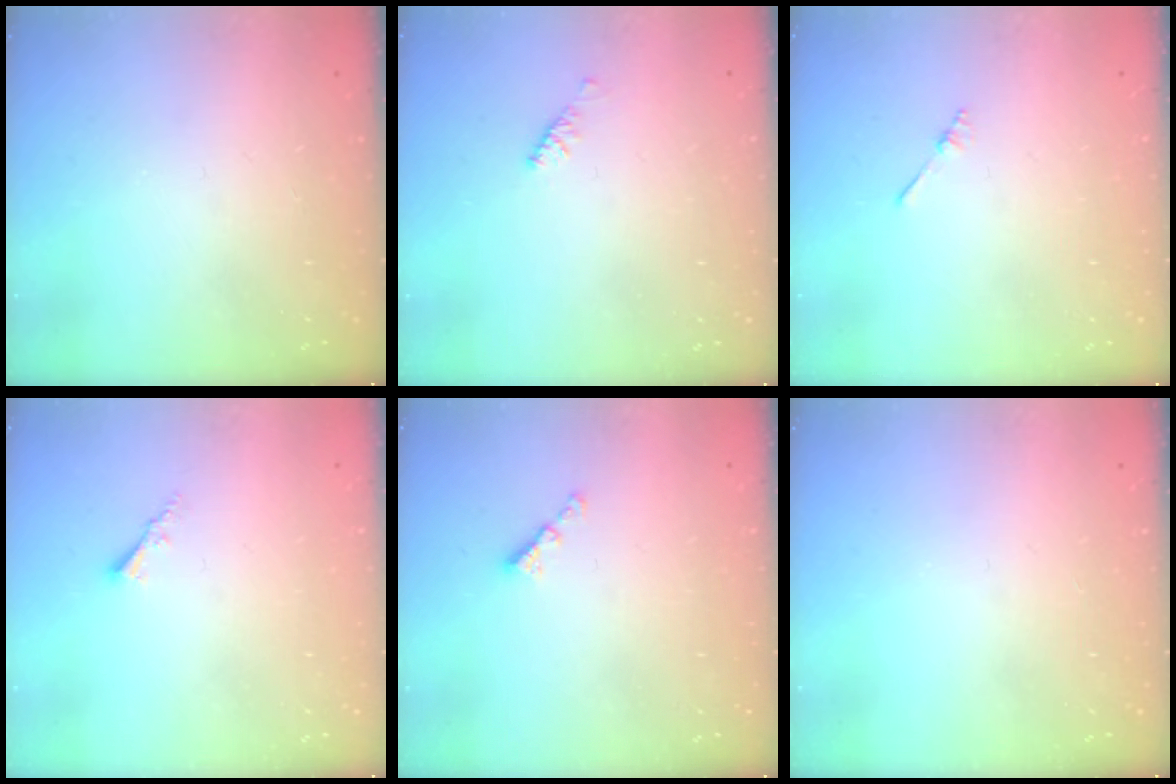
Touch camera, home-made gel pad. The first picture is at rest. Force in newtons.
{"total": 2.9, "press": 2.8, "slide": 0.6}
{"total": 2.0, "press": 2.0, "slide": 0.3}
{"total": 2.1, "press": 2.1, "slide": 0.3}
{"total": 2.2, "press": 2.2, "slide": 0.5}
{"total": 0.0}